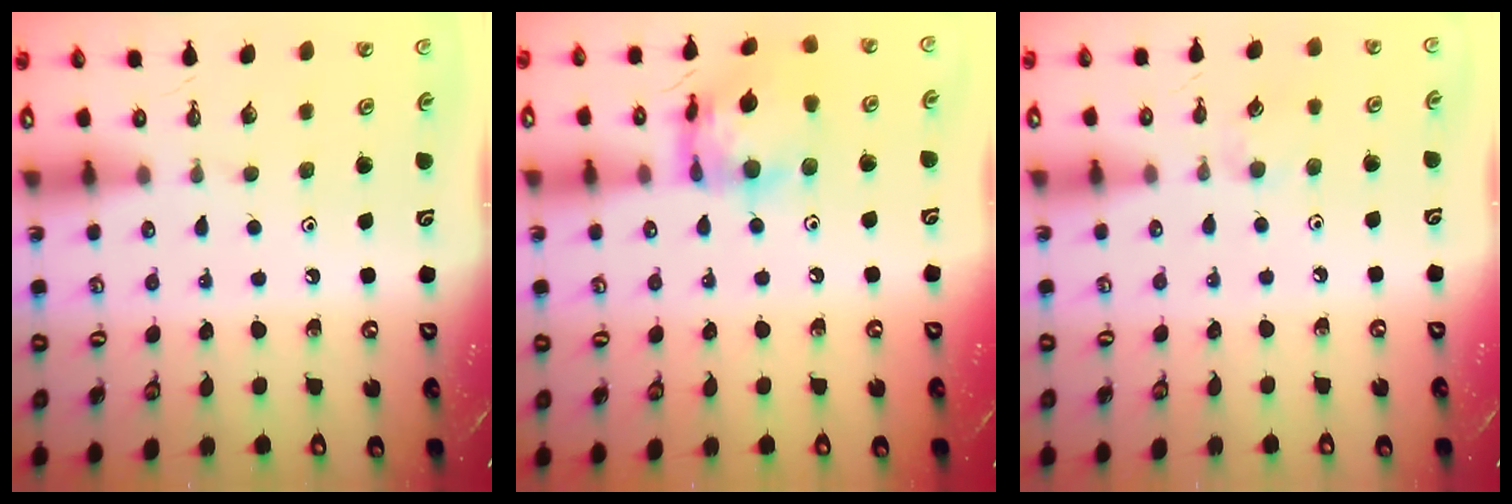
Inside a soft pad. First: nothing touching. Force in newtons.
{"total": 14.5, "press": 14.4, "slide": 1.4}
{"total": 5.3, "press": 5.3, "slide": 0.7}